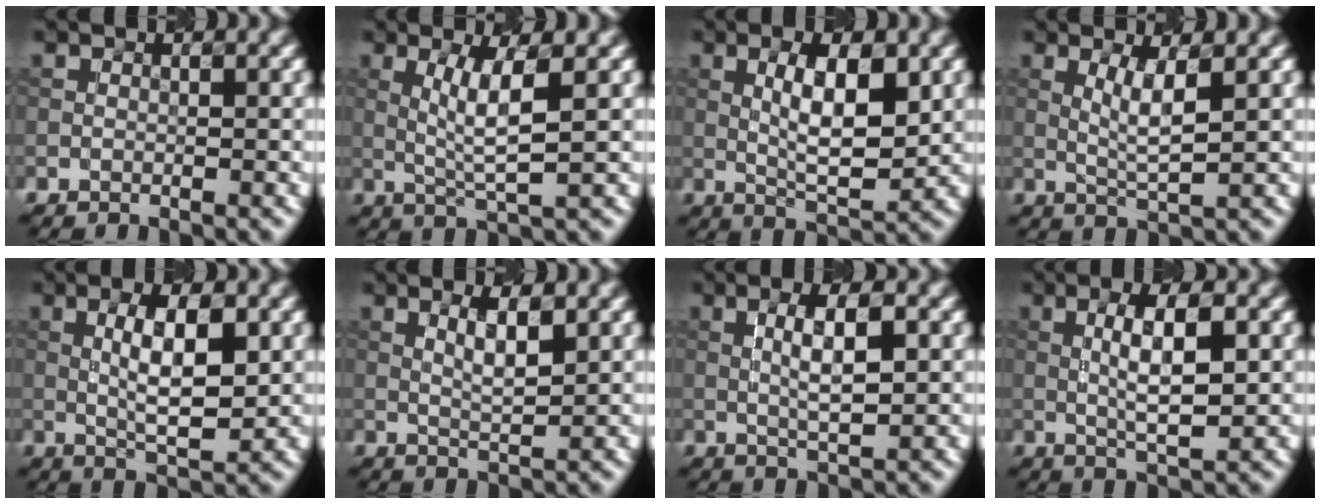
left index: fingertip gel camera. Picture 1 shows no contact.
{"total": 3.8, "force": [0.8, 0.4, 3.7], "torque": [-0.079, -0.002, 0.023]}
{"total": 6.3, "force": [0.9, 2.0, 5.9], "torque": [-0.099, -0.001, 0.019]}
{"total": 2.9, "force": [0.7, 0.4, 2.8], "torque": [-0.058, -0.005, 0.019]}
{"total": 5.7, "force": [0.7, 1.7, 5.4], "torque": [-0.096, 0.000, 0.014]}
{"total": 2.8, "force": [1.2, 0.5, 2.5], "torque": [-0.044, 0.001, 0.023]}
{"total": 4.1, "force": [0.6, 0.9, 4.0], "torque": [-0.072, 0.003, 0.012]}
{"total": 5.1, "force": [0.5, 1.3, 5.0], "torque": [-0.092, 0.002, 0.010]}